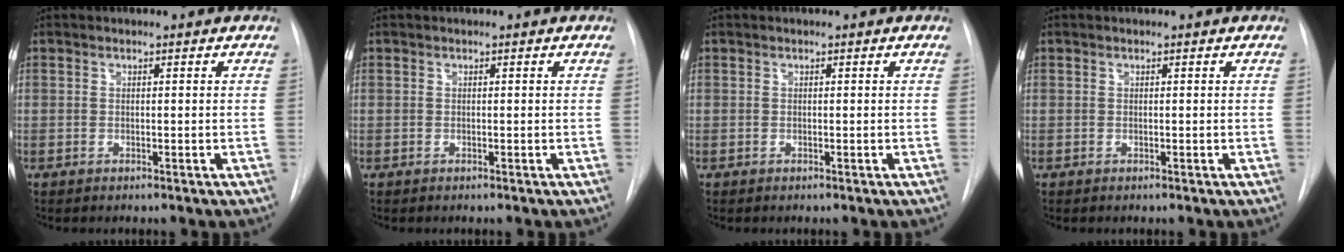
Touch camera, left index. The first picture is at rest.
{"total": 0.0}
{"total": 0.0}
{"total": 0.0}